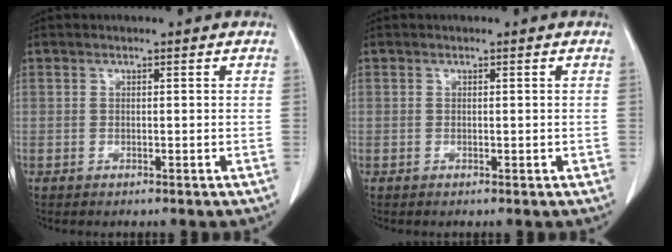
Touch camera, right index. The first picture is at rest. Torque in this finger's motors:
{"motor_torque": [-0.31, 0.31, -0.04, 0.04]}